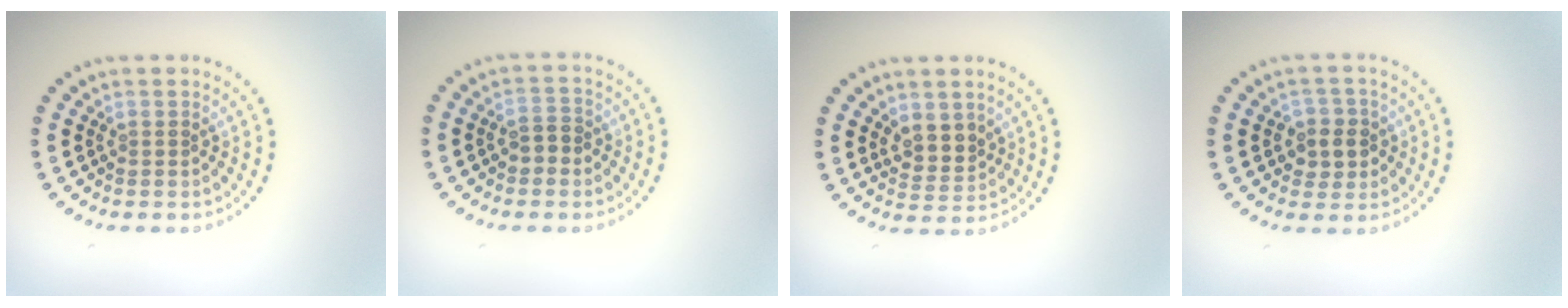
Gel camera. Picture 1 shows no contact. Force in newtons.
{"total": 2.0, "press": 1.9, "slide": 0.4}
{"total": 2.4, "press": 2.2, "slide": 1.2}
{"total": 2.6, "press": 2.4, "slide": 0.8}